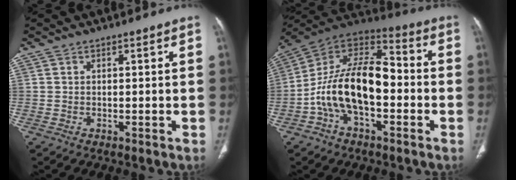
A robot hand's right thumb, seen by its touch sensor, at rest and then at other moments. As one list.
[{"total": 18.4, "force": [-3.6, 10.1, 14.9], "torque": [-0.258, 0.053, -0.067]}]